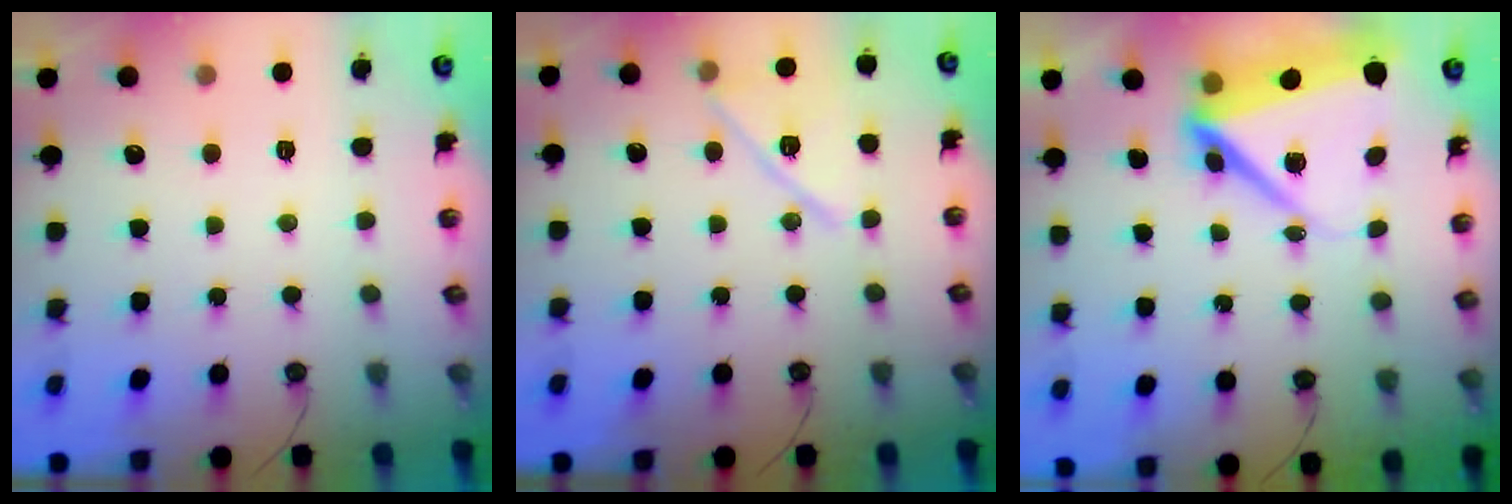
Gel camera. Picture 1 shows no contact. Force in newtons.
{"total": 14.2, "press": 14.0, "slide": 2.6}
{"total": 12.4, "press": 12.3, "slide": 1.5}